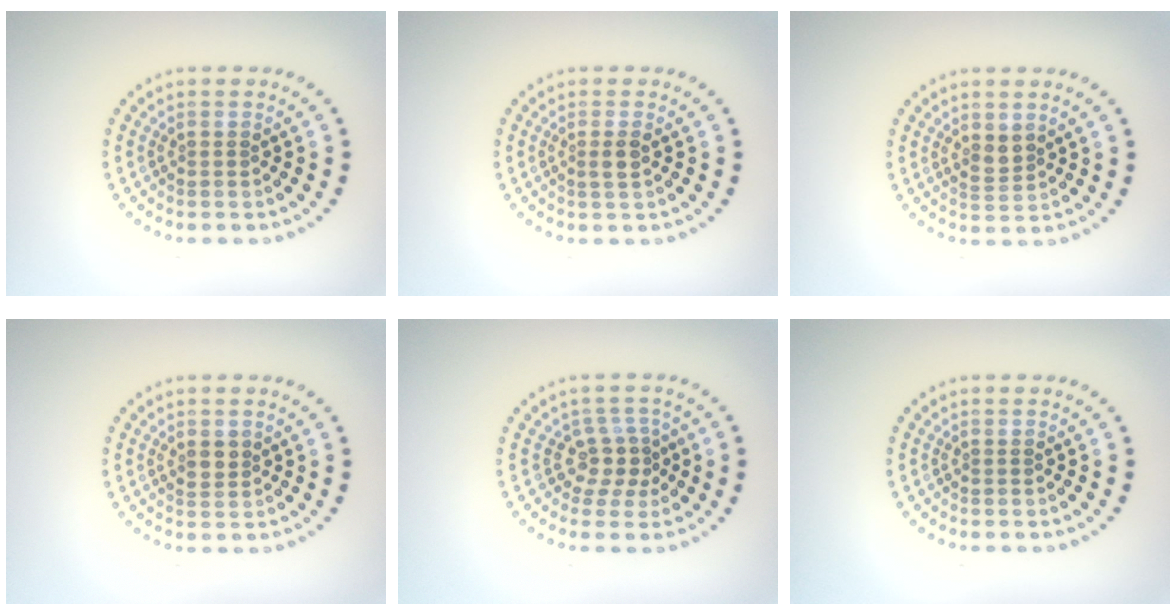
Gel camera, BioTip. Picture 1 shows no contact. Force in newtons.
{"total": 1.2, "press": 1.1, "slide": 0.6}
{"total": 1.7, "press": 1.5, "slide": 0.8}
{"total": 1.4, "press": 1.3, "slide": 0.6}
{"total": 2.8, "press": 2.0, "slide": 2.0}
{"total": 0.0}